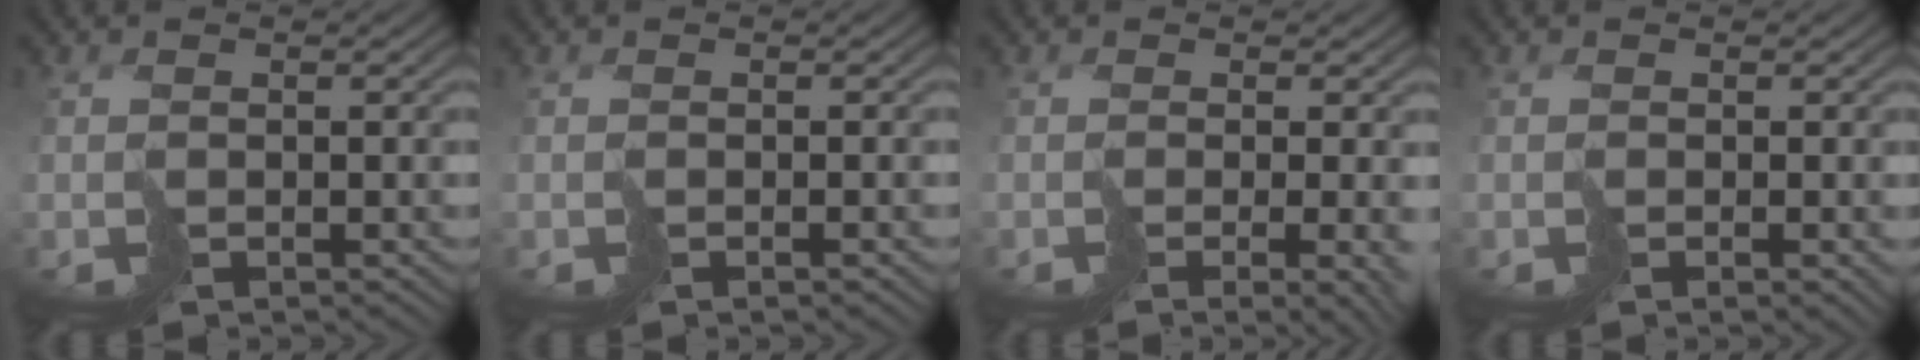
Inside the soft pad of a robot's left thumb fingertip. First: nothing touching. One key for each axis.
{"total": 0.9, "fx": -0.4, "fy": 0.0, "fz": 0.8, "tx": -0.013, "ty": 0.001, "tz": -0.010}
{"total": 5.9, "fx": -1.7, "fy": 1.8, "fz": 5.3, "tx": -0.062, "ty": -0.011, "tz": -0.017}
{"total": 1.6, "fx": -0.4, "fy": 0.2, "fz": 1.5, "tx": -0.026, "ty": -0.003, "tz": -0.008}